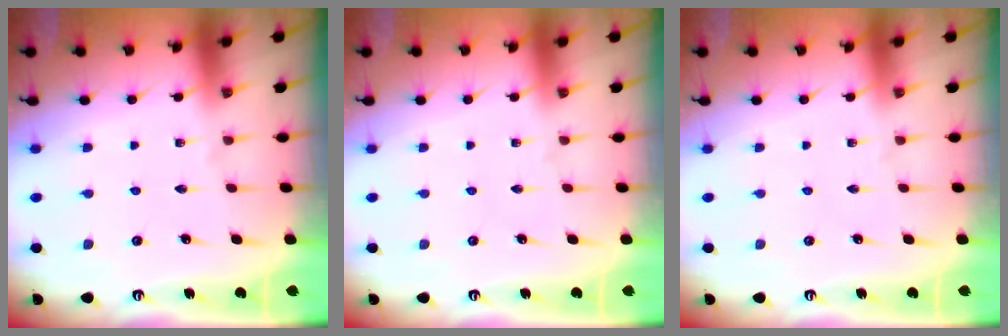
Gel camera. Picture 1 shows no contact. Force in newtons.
{"total": 0.0}
{"total": 0.0}